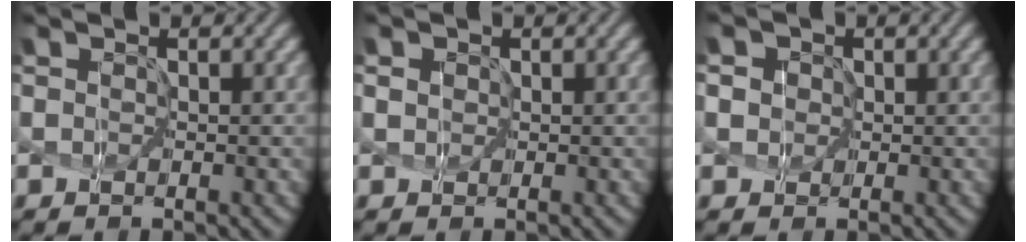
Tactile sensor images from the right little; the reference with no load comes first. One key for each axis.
{"total": 2.0, "fx": 0.7, "fy": 1.6, "fz": 0.9, "tx": -0.009, "ty": 0.017, "tz": -0.001}
{"total": 4.2, "fx": 1.5, "fy": 3.5, "fz": 1.6, "tx": -0.035, "ty": 0.033, "tz": 0.012}